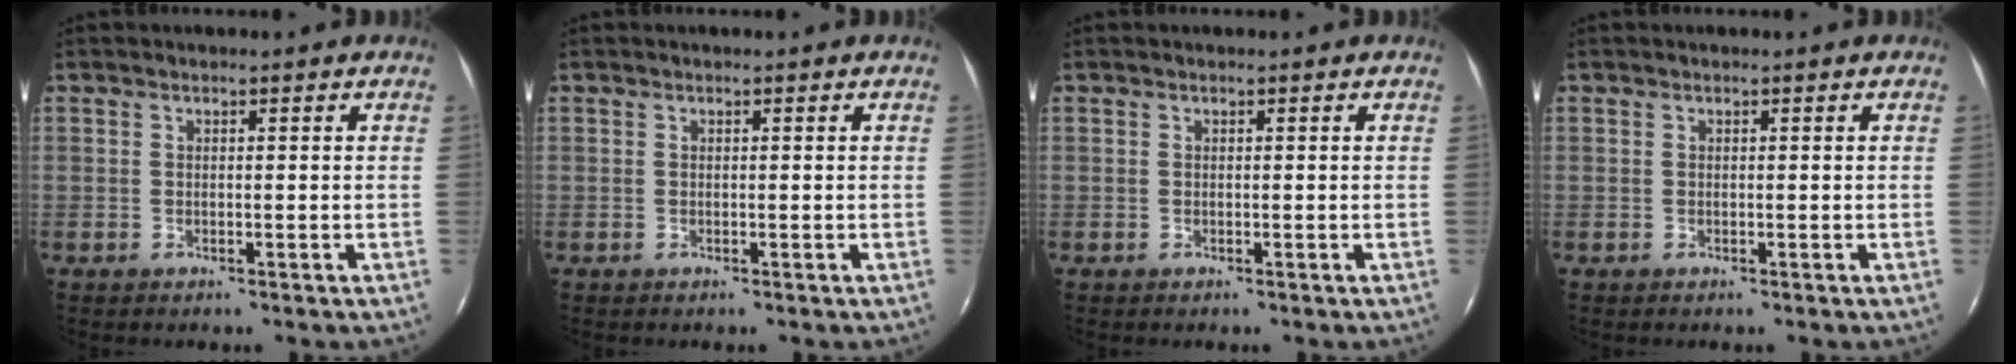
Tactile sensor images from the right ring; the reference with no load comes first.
{"total": 0.0}
{"total": 0.0}
{"total": 0.0}